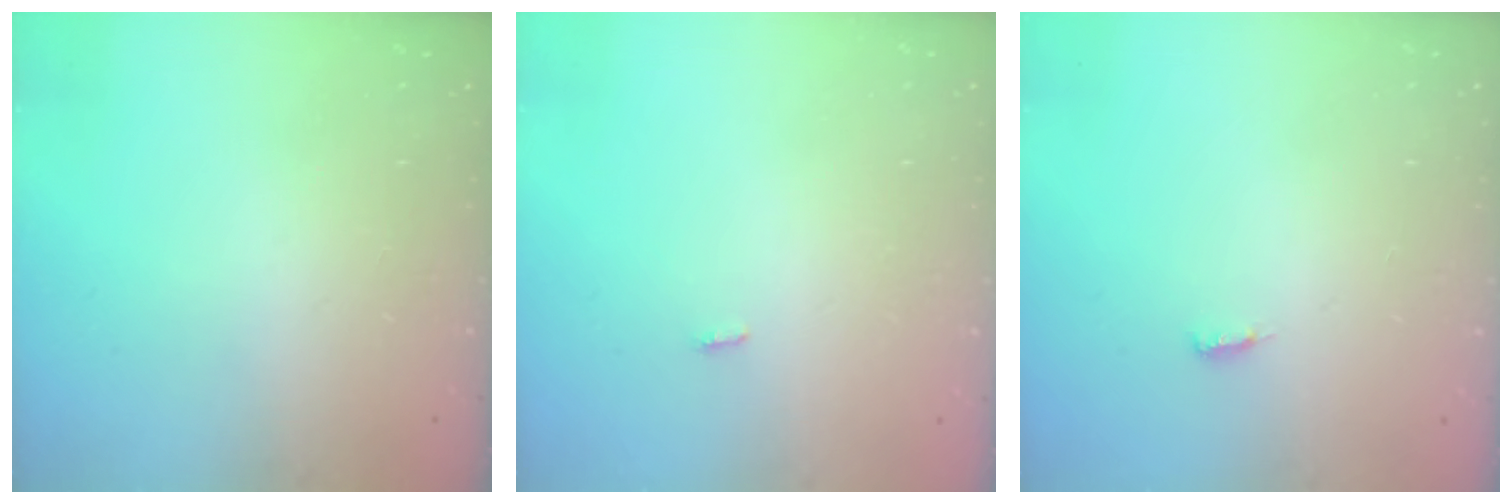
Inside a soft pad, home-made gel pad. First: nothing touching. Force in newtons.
{"total": 2.8, "press": 1.8, "slide": 2.2}
{"total": 4.3, "press": 4.1, "slide": 1.3}